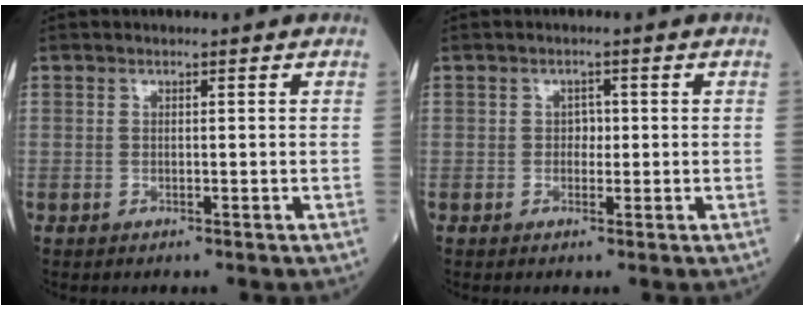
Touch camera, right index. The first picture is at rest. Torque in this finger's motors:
{"motor_torque": [0.11, 0.03, 0.05, 0.01]}